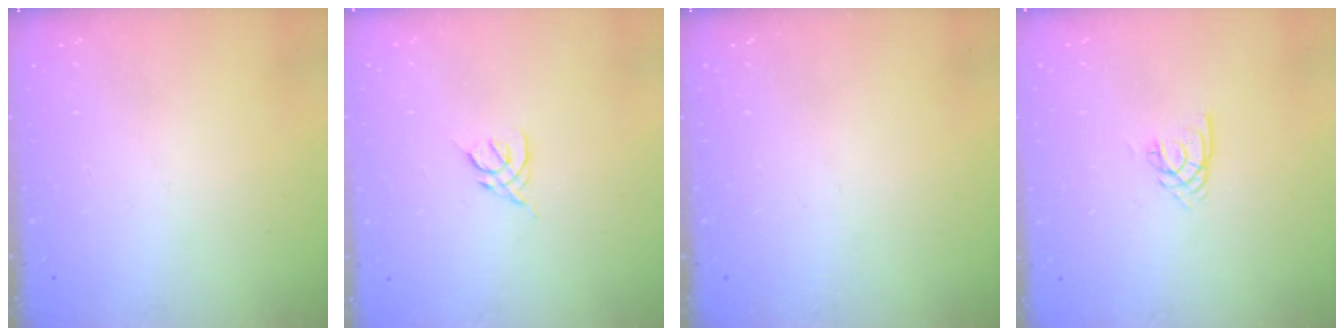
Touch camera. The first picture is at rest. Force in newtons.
{"total": 2.8, "press": 2.8, "slide": 0.7}
{"total": 0.0}
{"total": 2.1, "press": 2.1, "slide": 0.2}